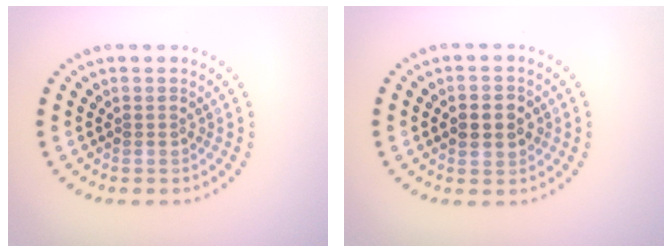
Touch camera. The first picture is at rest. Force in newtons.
{"total": 2.8, "press": 2.8, "slide": 0.2}